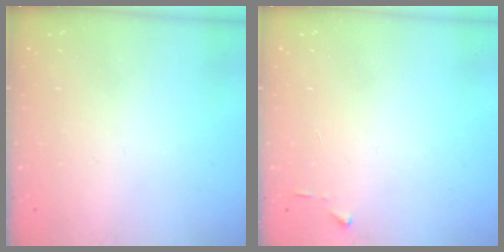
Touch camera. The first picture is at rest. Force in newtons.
{"total": 3.2, "press": 3.2, "slide": 0.4}